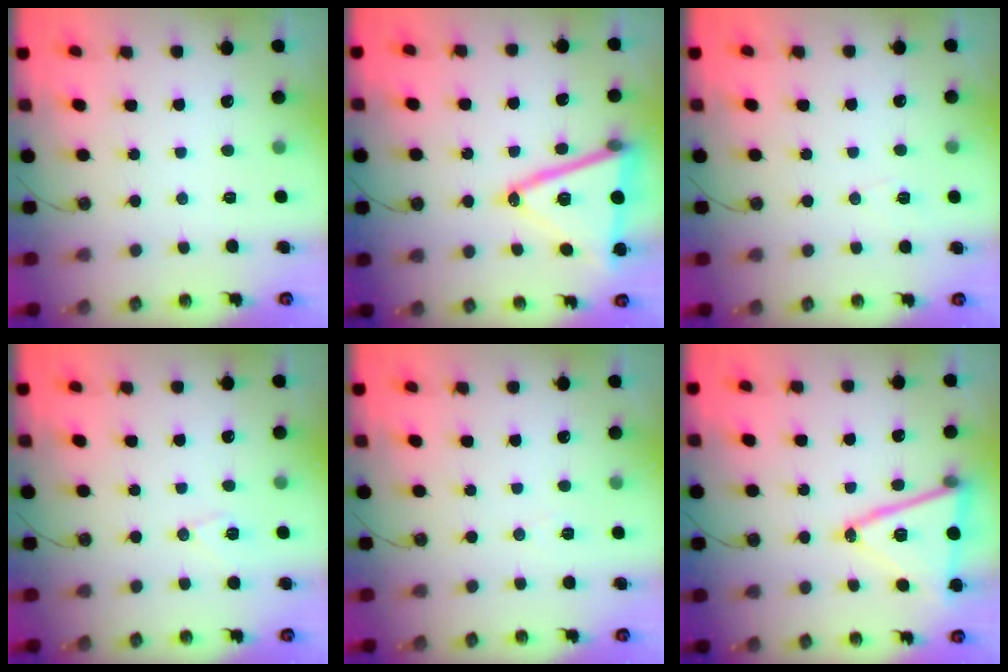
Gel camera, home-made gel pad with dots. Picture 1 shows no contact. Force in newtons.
{"total": 19.0, "press": 18.7, "slide": 3.5}
{"total": 3.7, "press": 3.5, "slide": 1.2}
{"total": 7.2, "press": 6.8, "slide": 2.1}
{"total": 5.3, "press": 3.1, "slide": 4.3}
{"total": 16.4, "press": 16.0, "slide": 3.5}